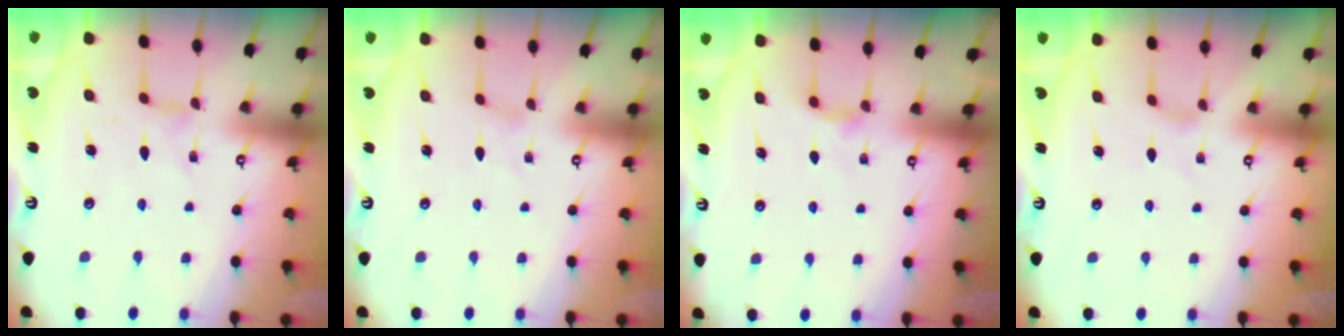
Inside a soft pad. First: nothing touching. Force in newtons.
{"total": 0.0}
{"total": 3.5, "press": 3.4, "slide": 0.6}
{"total": 0.7, "press": 0.6, "slide": 0.3}